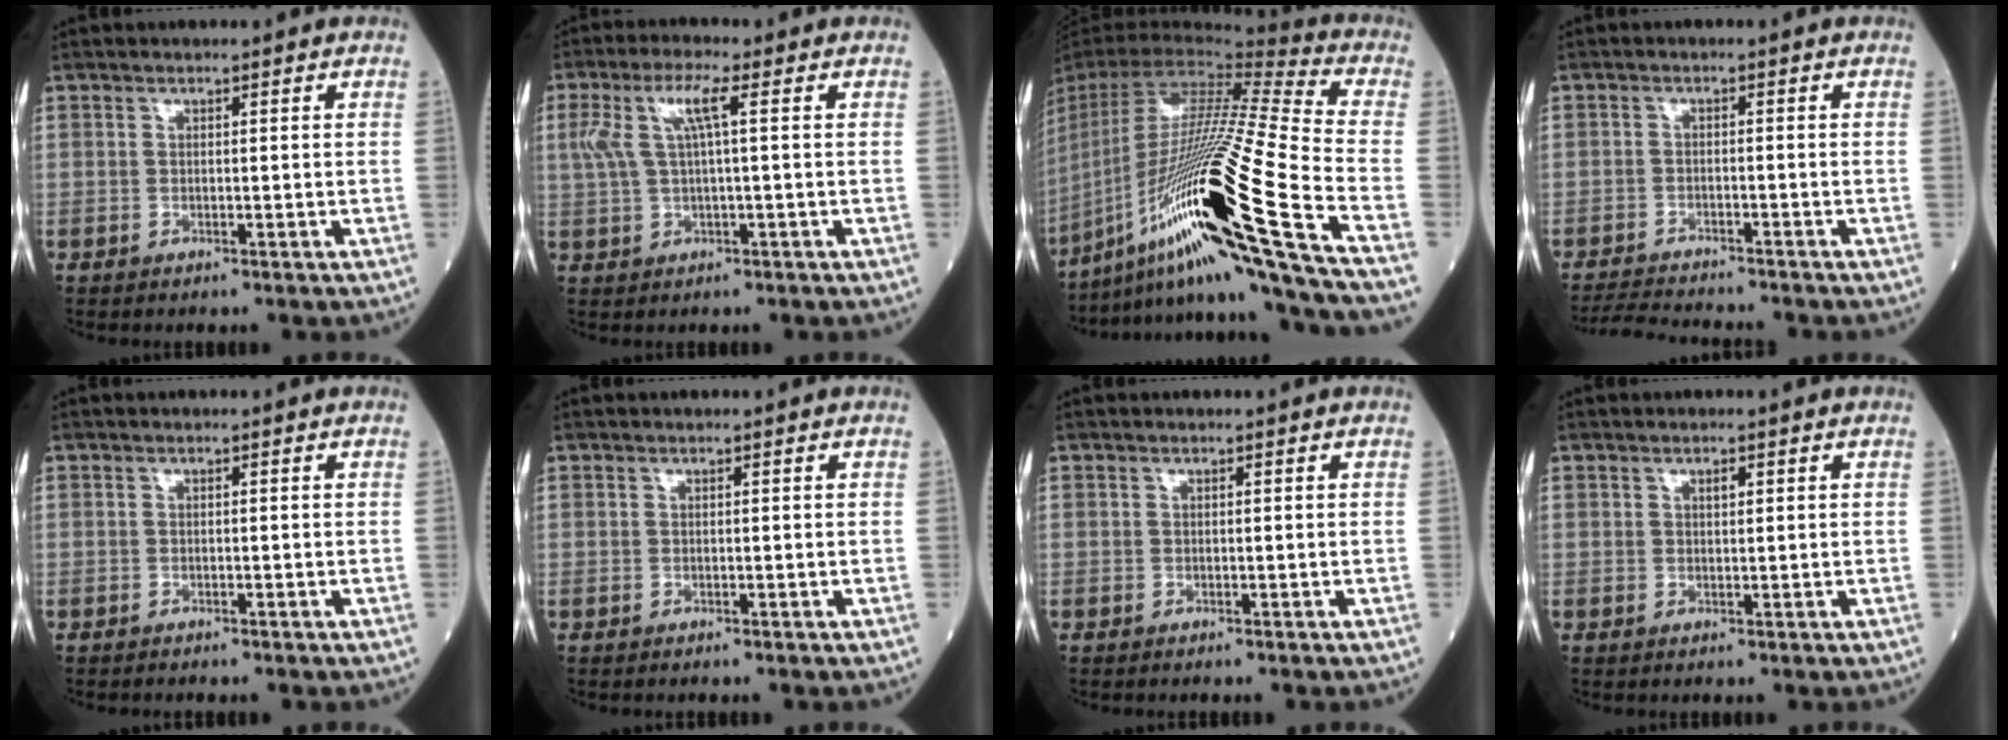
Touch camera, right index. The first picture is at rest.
{"total": 5.7, "force": [1.5, 0.5, 5.4], "torque": [-0.124, 0.025, 0.036]}
{"total": 31.7, "force": [-14.2, -0.8, 28.3], "torque": [-0.509, -0.045, -0.261]}
{"total": 6.5, "force": [-6.3, 0.0, 1.7], "torque": [-0.024, -0.019, -0.103]}
{"total": 0.7, "force": [-0.6, 0.1, 0.2], "torque": [-0.007, -0.002, -0.010]}
{"total": 1.1, "force": [-0.8, 0.0, 0.7], "torque": [-0.004, 0.001, -0.003]}
{"total": 0.0}
{"total": 0.9, "force": [0.4, 0.4, 0.7], "torque": [-0.011, -0.001, 0.007]}